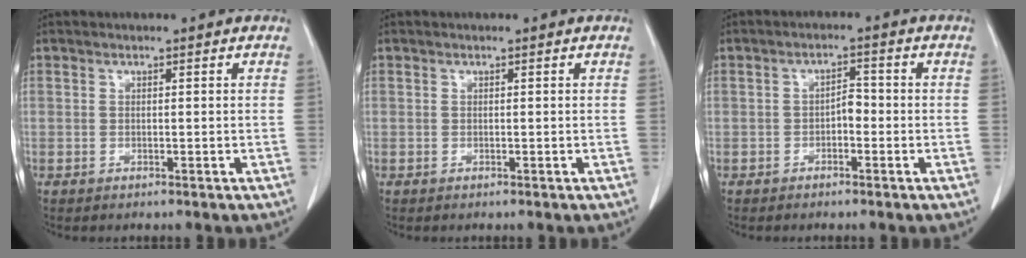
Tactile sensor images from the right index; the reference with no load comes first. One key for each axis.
{"total": 0.0}
{"total": 2.3, "fx": -0.8, "fy": 1.1, "fz": 1.9, "tx": -0.023, "ty": 0.007, "tz": -0.014}